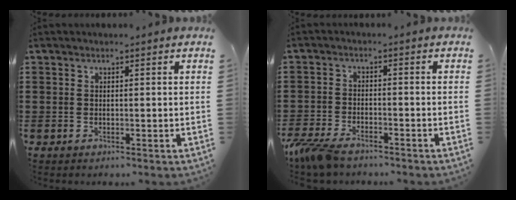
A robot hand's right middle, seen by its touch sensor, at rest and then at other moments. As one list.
[{"total": 5.2, "force": [-4.2, 1.3, 2.7], "torque": [-0.081, -0.011, -0.088]}]